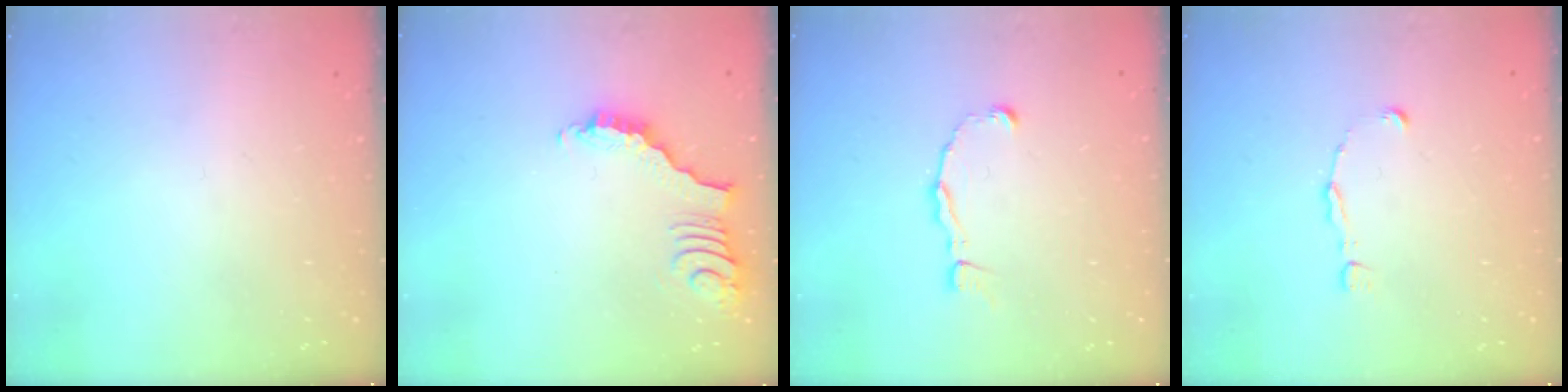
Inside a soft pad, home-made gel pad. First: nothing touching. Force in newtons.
{"total": 3.5, "press": 3.5, "slide": 0.4}
{"total": 2.3, "press": 2.3, "slide": 0.2}
{"total": 1.2, "press": 1.2, "slide": 0.1}